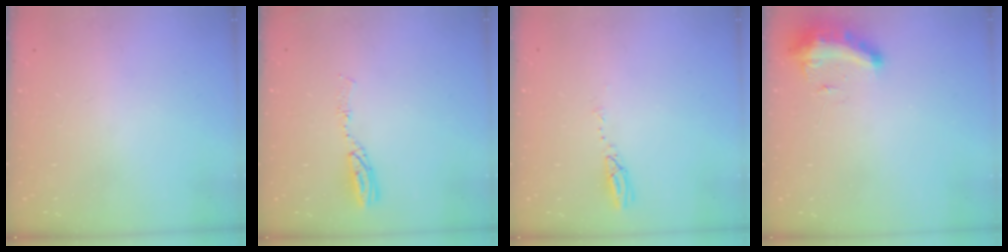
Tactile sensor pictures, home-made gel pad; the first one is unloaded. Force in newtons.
{"total": 5.0, "press": 5.0, "slide": 0.2}
{"total": 3.6, "press": 3.6, "slide": 0.2}
{"total": 9.8, "press": 9.8, "slide": 0.5}